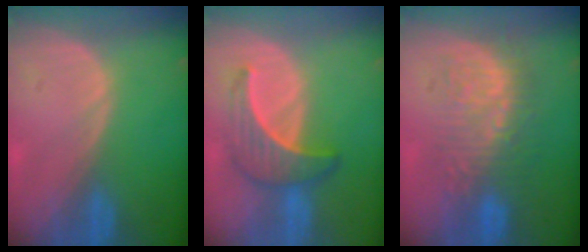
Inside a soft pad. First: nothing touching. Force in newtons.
{"total": 6.6, "press": 6.3, "slide": 2.2}
{"total": 8.8, "press": 8.7, "slide": 1.3}